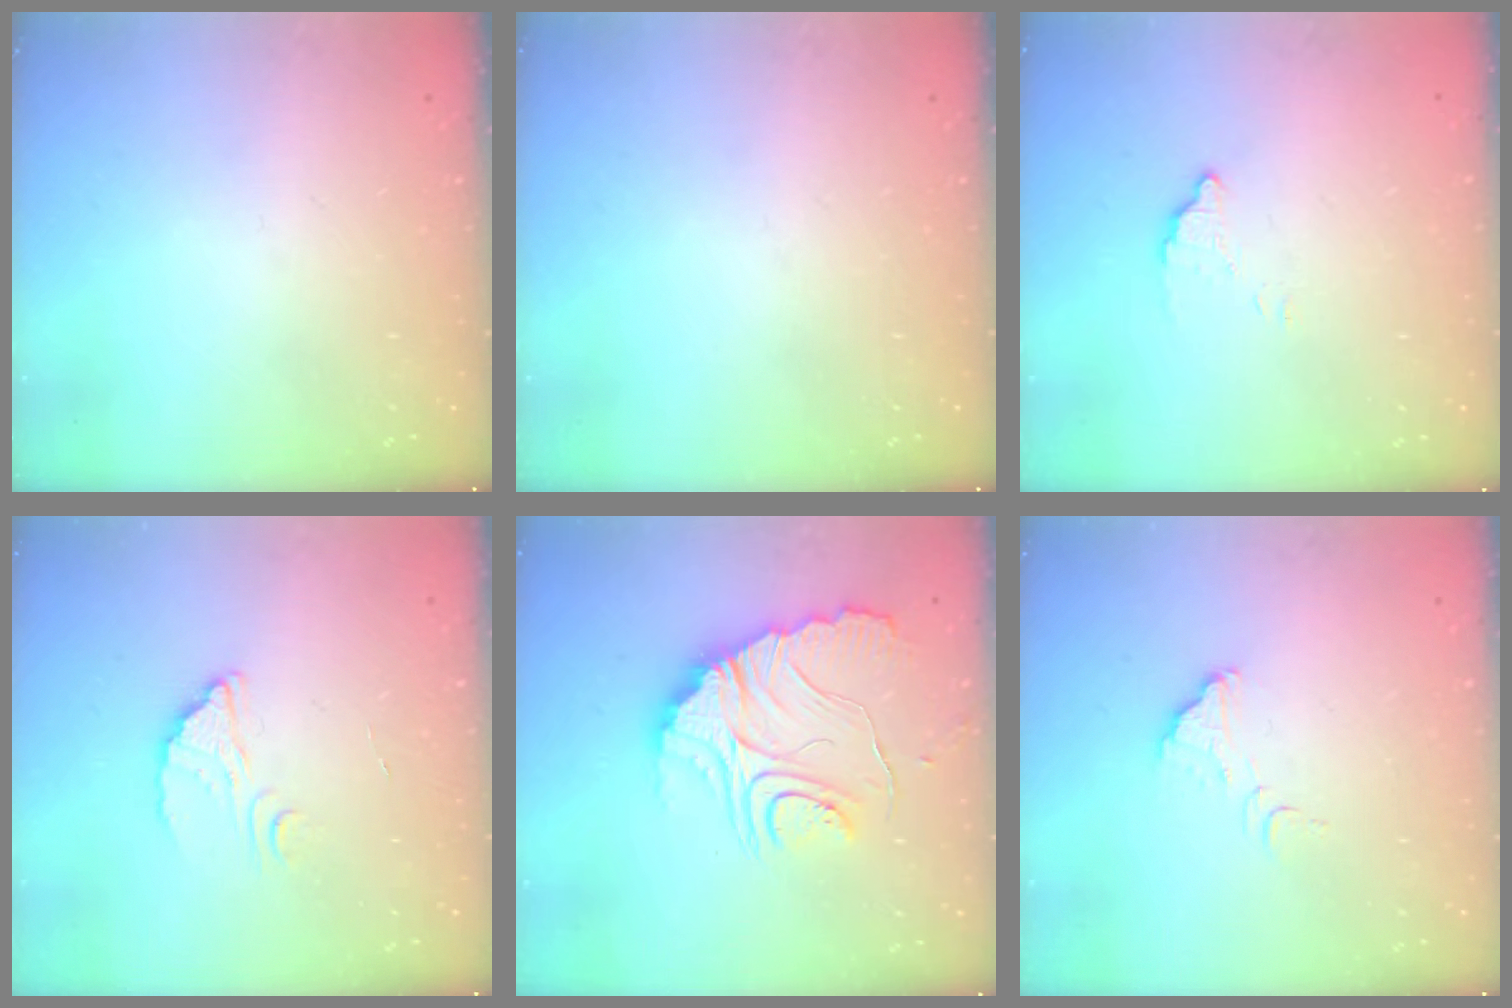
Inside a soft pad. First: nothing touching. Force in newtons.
{"total": 0.0}
{"total": 2.9, "press": 2.9, "slide": 0.1}
{"total": 2.1, "press": 2.1, "slide": 0.1}
{"total": 16.2, "press": 16.1, "slide": 1.6}
{"total": 2.7, "press": 2.7, "slide": 0.2}